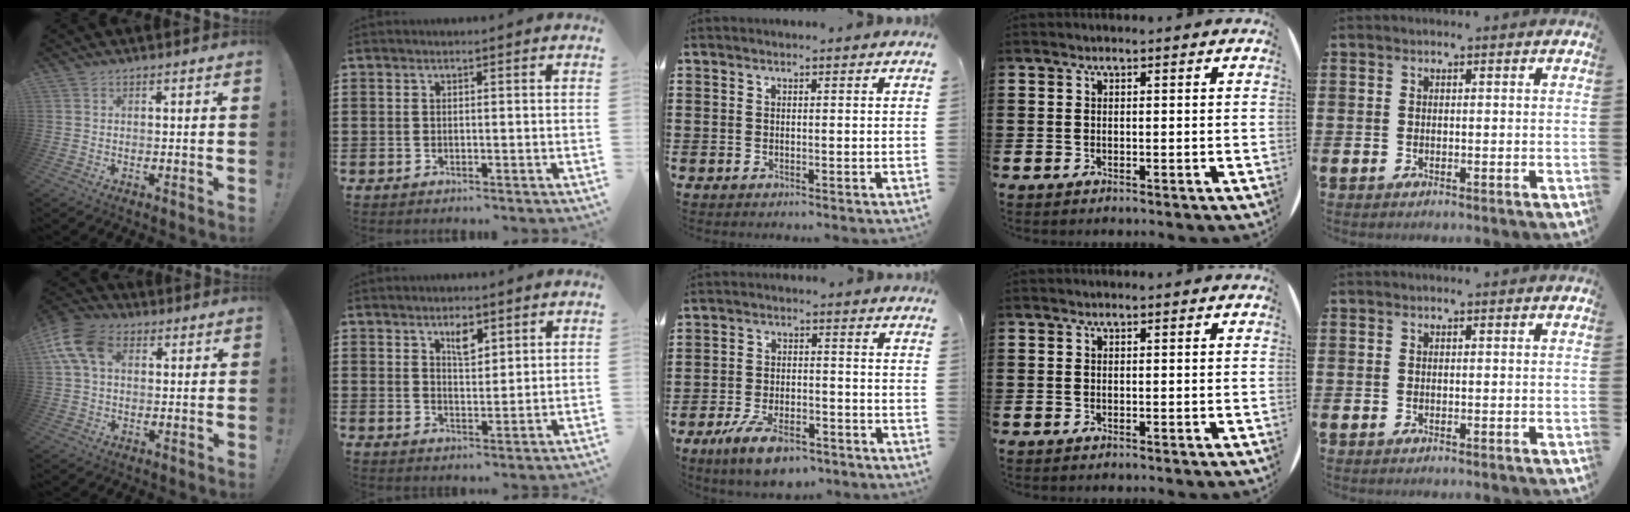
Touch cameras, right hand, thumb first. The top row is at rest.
{"thumb": {"total": 12.7, "force": [3.5, 8.2, 9.0], "torque": [-0.192, 0.005, 0.069]}, "index": {"total": 3.5, "force": [2.2, 1.4, 2.3], "torque": [-0.035, -0.001, 0.036]}, "middle": {"total": 7.0, "force": [-5.0, 2.4, 4.3], "torque": [-0.092, 0.002, -0.094]}}